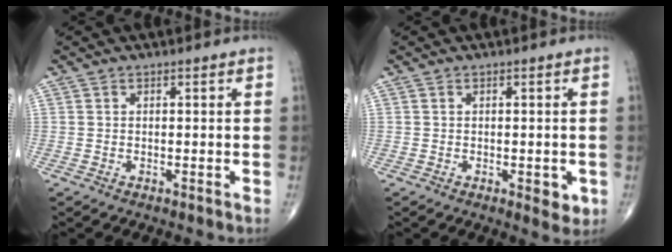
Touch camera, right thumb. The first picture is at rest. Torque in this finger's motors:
{"motor_torque": [0.56, 0.83, -0.23, -0.16, 0.12]}